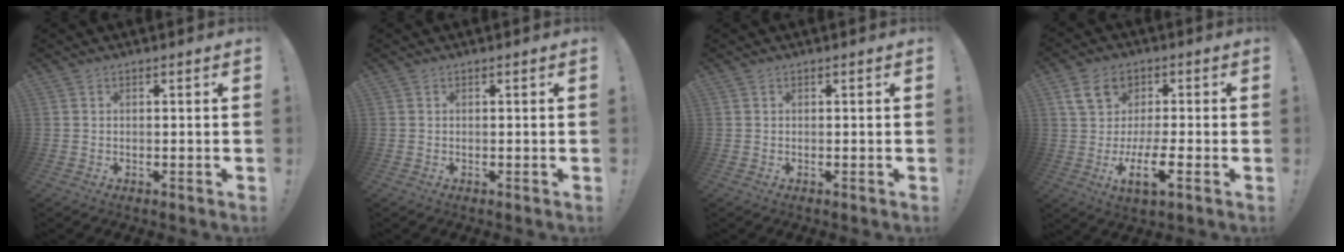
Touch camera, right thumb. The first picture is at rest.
{"total": 0.0}
{"total": 0.0}
{"total": 12.4, "force": [-0.8, 6.7, 10.4], "torque": [-0.176, 0.001, -0.016]}